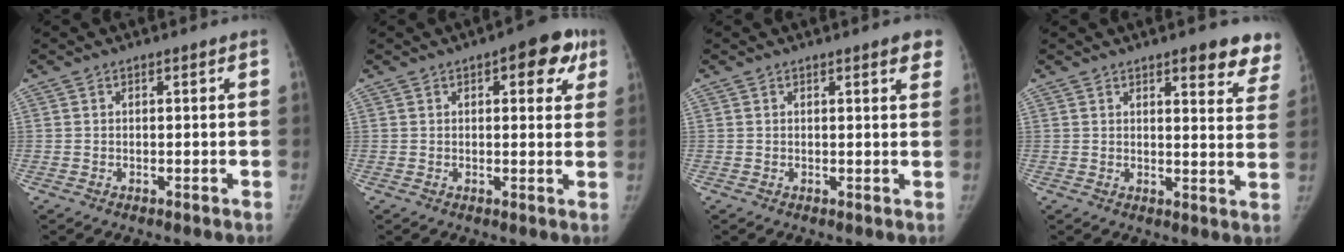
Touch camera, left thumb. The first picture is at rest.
{"total": 8.3, "force": [3.8, 3.9, 6.3], "torque": [-0.037, -0.003, 0.038]}
{"total": 3.3, "force": [2.2, 0.8, 2.3], "torque": [-0.012, -0.004, 0.021]}
{"total": 10.0, "force": [7.5, 3.1, 5.9], "torque": [-0.030, -0.037, 0.077]}